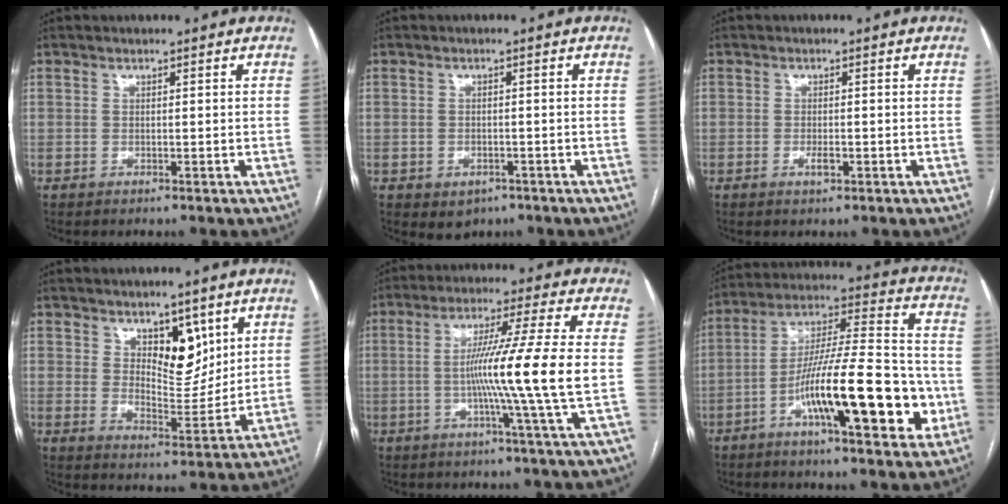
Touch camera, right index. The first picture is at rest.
{"total": 3.4, "force": [-1.8, 2.6, 1.2], "torque": [-0.012, 0.004, -0.011]}
{"total": 1.6, "force": [-0.6, 0.5, 1.3], "torque": [-0.025, 0.000, -0.009]}
{"total": 7.8, "force": [4.3, 3.8, 5.4], "torque": [-0.077, -0.008, 0.076]}
{"total": 12.8, "force": [-1.3, -3.0, 12.3], "torque": [-0.212, -0.014, -0.026]}
{"total": 19.9, "force": [-6.4, 3.6, 18.5], "torque": [-0.305, 0.010, -0.097]}